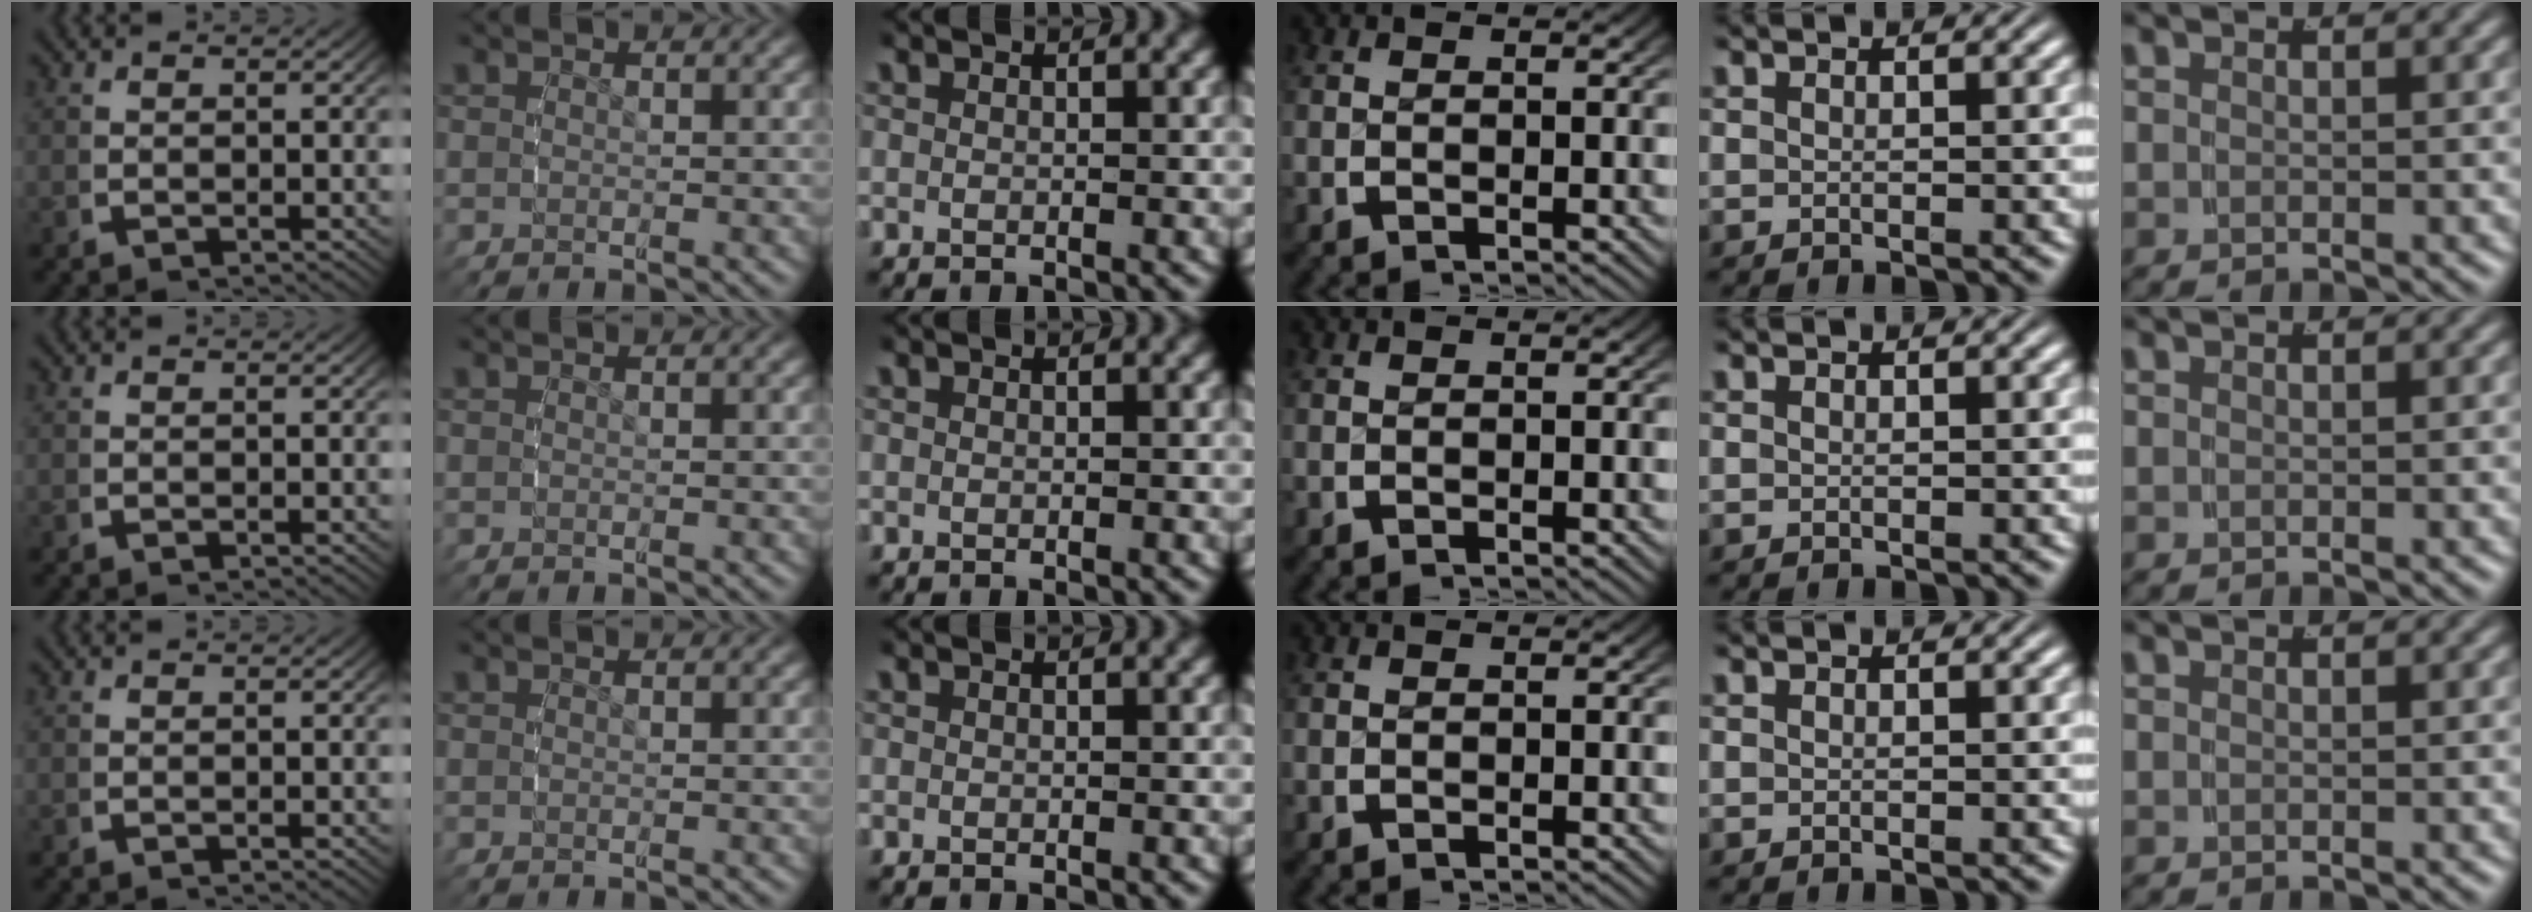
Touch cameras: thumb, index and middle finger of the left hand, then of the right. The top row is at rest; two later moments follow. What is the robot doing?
{"motion": "reach", "object": "shirt"}